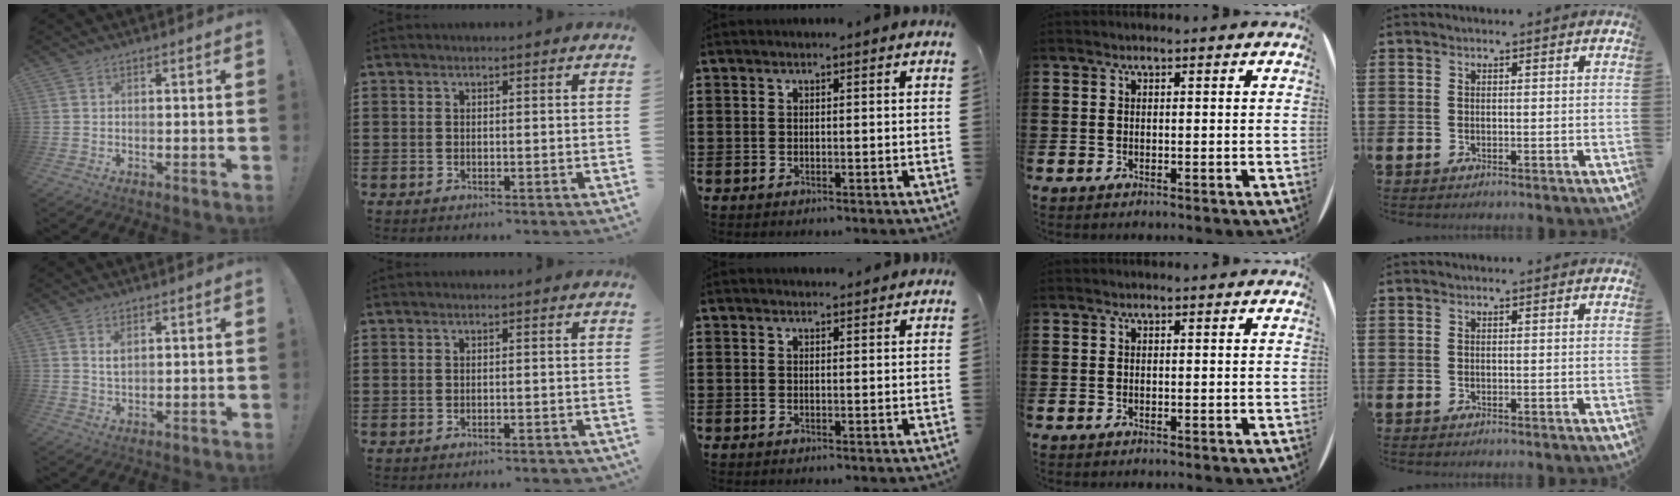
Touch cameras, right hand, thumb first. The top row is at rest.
{"thumb": {"total": 2.7, "force": [1.2, 1.5, 1.9], "torque": [-0.028, -0.003, 0.019]}, "index": {"total": 0.8, "force": [-0.7, -0.1, 0.3], "torque": [-0.009, -0.004, -0.014]}, "middle": {"total": 1.1, "force": [1.1, 0.2, 0.0], "torque": [0.004, -0.001, 0.020]}}